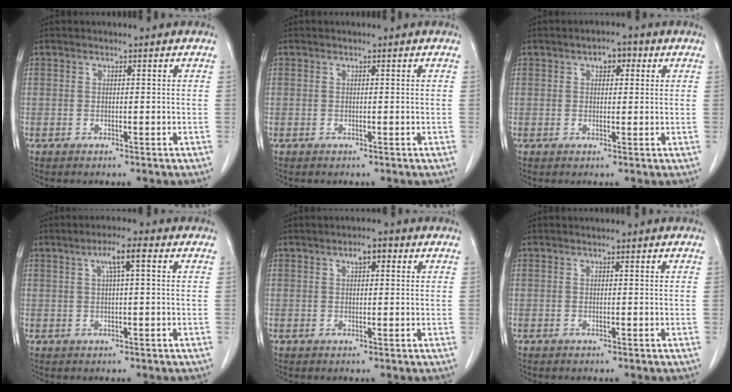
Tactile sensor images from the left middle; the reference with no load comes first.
{"total": 0.0}
{"total": 2.7, "force": [1.2, 1.6, 1.9], "torque": [-0.026, 0.013, 0.015]}
{"total": 3.8, "force": [1.3, 0.2, 3.5], "torque": [-0.063, 0.011, 0.023]}
{"total": 2.4, "force": [1.0, 1.0, 1.9], "torque": [-0.031, 0.010, 0.016]}
{"total": 0.0}